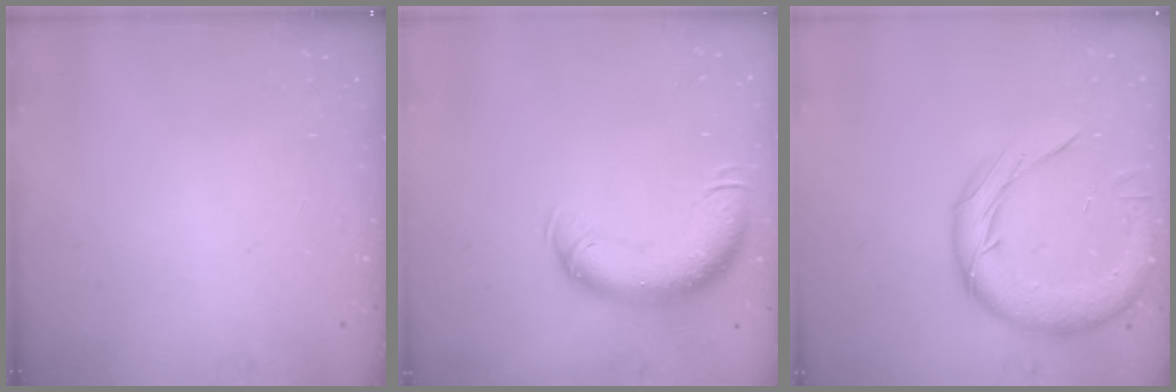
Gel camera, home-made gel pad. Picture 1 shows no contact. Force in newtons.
{"total": 13.3, "press": 12.9, "slide": 3.0}
{"total": 17.3, "press": 17.2, "slide": 1.8}